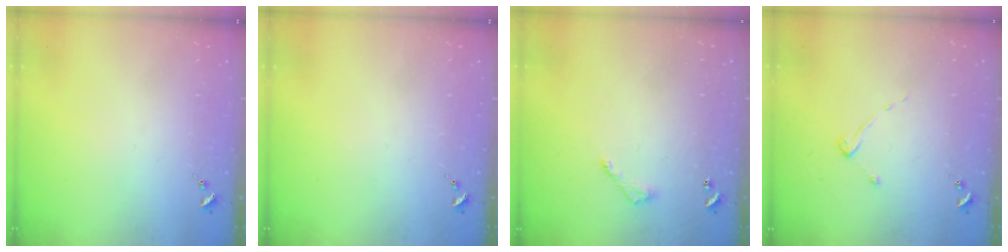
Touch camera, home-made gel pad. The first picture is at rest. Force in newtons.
{"total": 0.0}
{"total": 6.0, "press": 6.0, "slide": 0.6}
{"total": 2.7, "press": 2.7, "slide": 0.3}